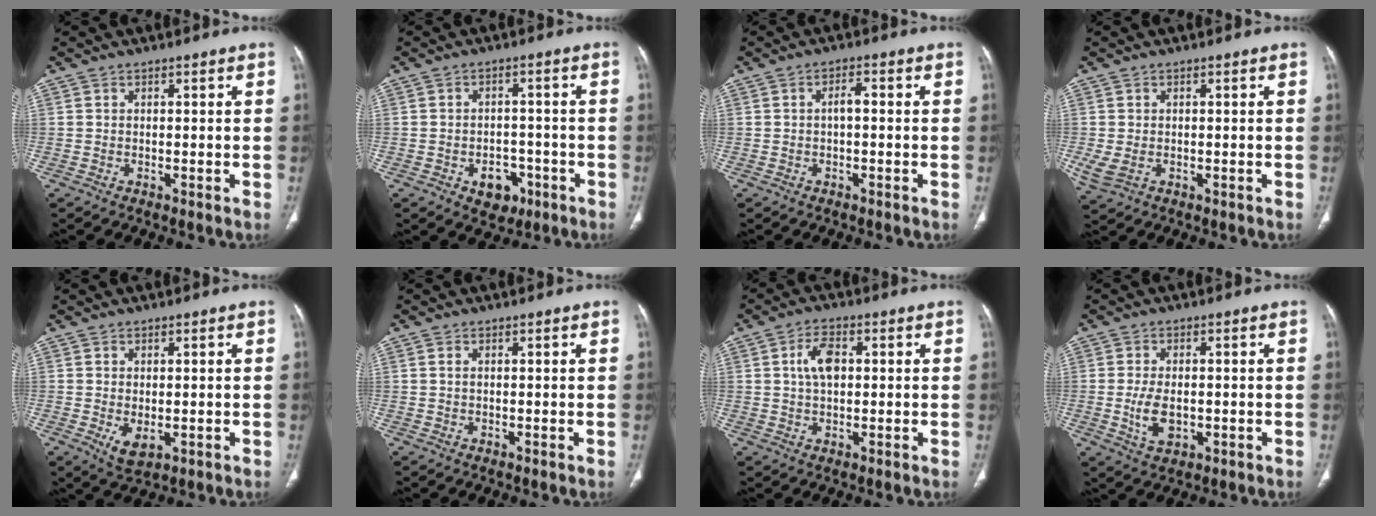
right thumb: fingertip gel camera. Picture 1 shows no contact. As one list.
[{"total": 5.8, "force": [-2.8, 4.2, 2.9], "torque": [-0.012, 0.022, -0.031]}, {"total": 2.0, "force": [-0.2, 0.8, 1.8], "torque": [-0.029, 0.008, -0.004]}, {"total": 3.3, "force": [-0.5, 2.2, 2.3], "torque": [-0.064, -0.002, 0.001]}, {"total": 3.7, "force": [-0.8, 2.0, 3.0], "torque": [-0.049, -0.009, 0.001]}, {"total": 0.6, "force": [0.2, 0.3, 0.4], "torque": [-0.012, 0.006, 0.005]}, {"total": 5.5, "force": [1.0, 3.2, 4.4], "torque": [-0.080, 0.005, 0.017]}, {"total": 5.5, "force": [-0.8, 3.2, 4.5], "torque": [-0.085, -0.004, -0.007]}]